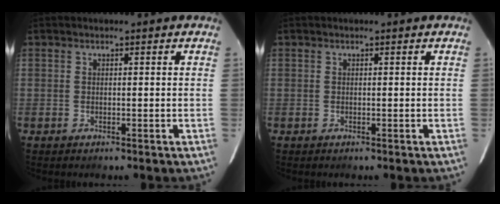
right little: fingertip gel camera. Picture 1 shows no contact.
{"total": 0.0}